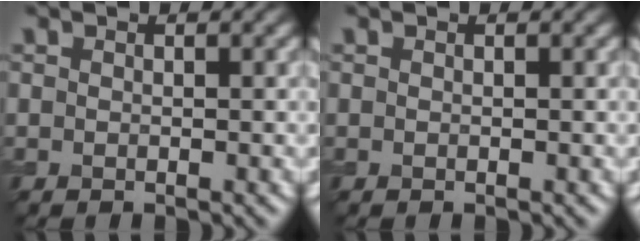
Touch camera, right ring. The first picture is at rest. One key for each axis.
{"total": 0.0}